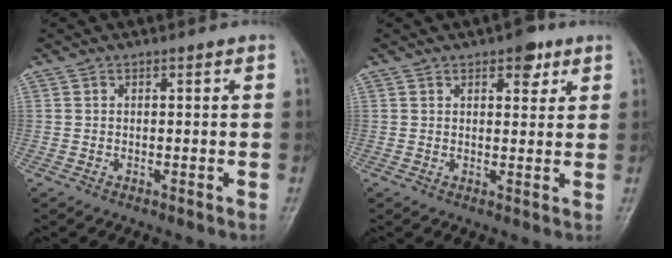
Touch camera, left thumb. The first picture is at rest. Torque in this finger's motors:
{"motor_torque": [0.63, 0.15, 0.22, -0.48, 0.00]}